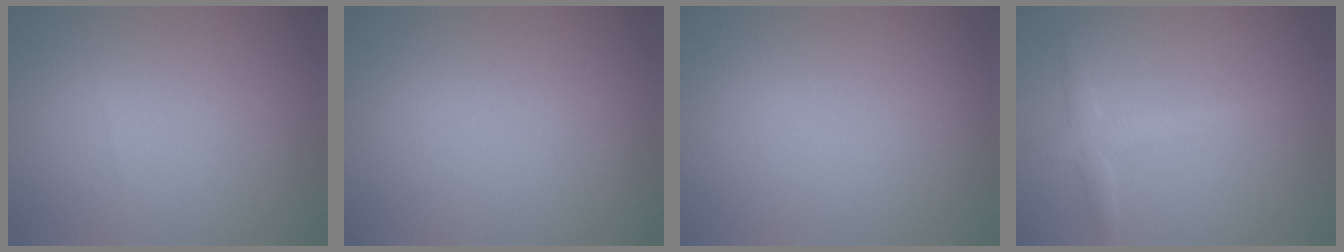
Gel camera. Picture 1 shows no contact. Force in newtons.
{"total": 0.0}
{"total": 0.0}
{"total": 2.3, "press": 2.3, "slide": 0.1}